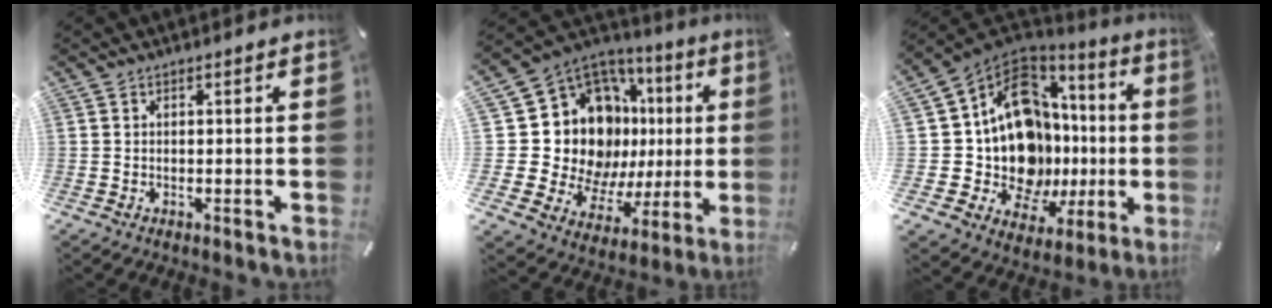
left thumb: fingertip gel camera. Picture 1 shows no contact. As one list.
[{"total": 22.4, "force": [4.4, 17.0, 13.8], "torque": [-0.265, -0.055, 0.112]}, {"total": 19.1, "force": [-1.1, 14.5, 12.3], "torque": [-0.258, -0.055, 0.011]}]